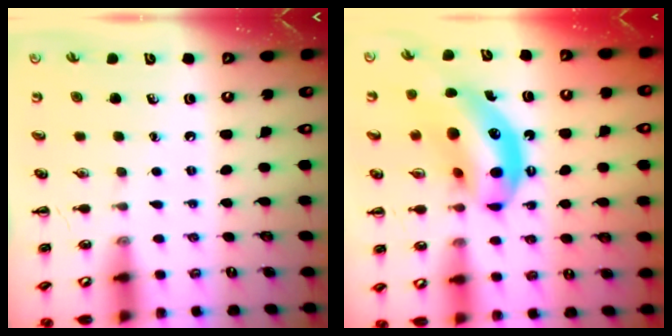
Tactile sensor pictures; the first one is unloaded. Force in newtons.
{"total": 15.4, "press": 14.9, "slide": 3.9}